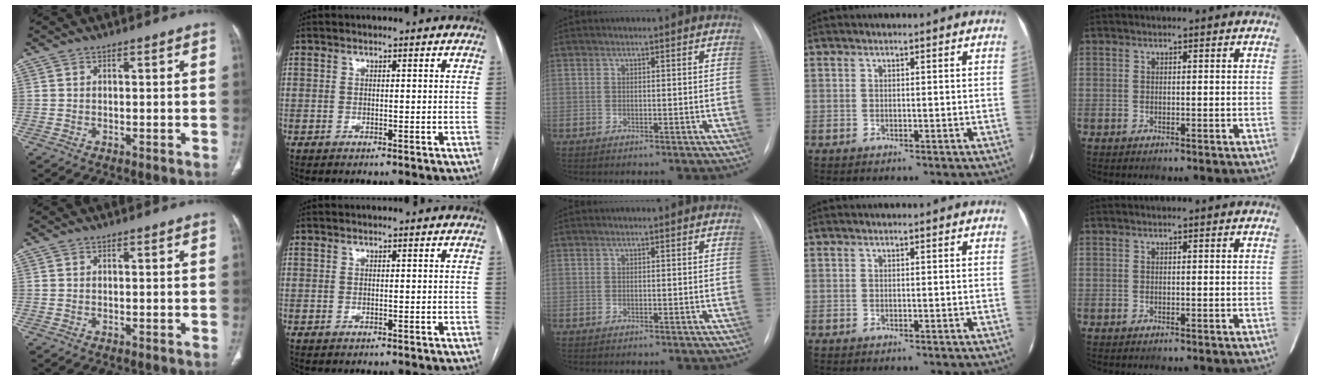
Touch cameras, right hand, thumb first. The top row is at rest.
{}